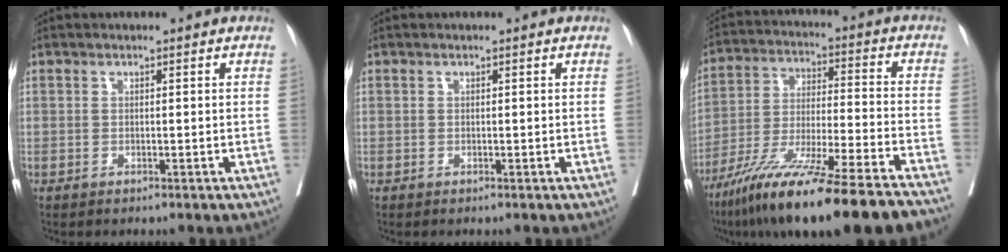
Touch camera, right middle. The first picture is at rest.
{"total": 0.0}
{"total": 21.9, "force": [-16.7, 0.0, 14.1], "torque": [-0.221, -0.048, -0.283]}